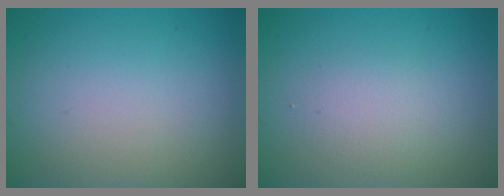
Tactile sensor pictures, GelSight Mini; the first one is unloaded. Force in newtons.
{"total": 1.9, "press": 1.9, "slide": 0.1}